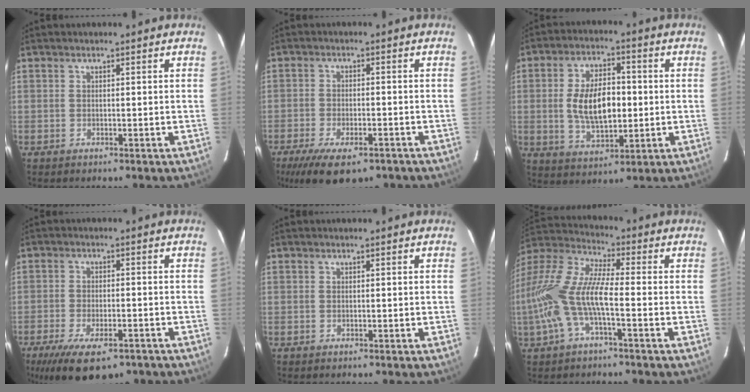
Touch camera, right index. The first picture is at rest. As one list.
[{"total": 12.8, "force": [-8.7, 5.0, 7.9], "torque": [-0.171, -0.034, -0.137]}, {"total": 12.1, "force": [-0.3, 6.1, 10.4], "torque": [-0.196, 0.005, 0.002]}, {"total": 13.9, "force": [-9.3, 5.5, 8.7], "torque": [-0.182, -0.033, -0.144]}, {"total": 0.0}, {"total": 15.8, "force": [-3.4, 4.6, 14.8], "torque": [-0.297, -0.003, -0.070]}]